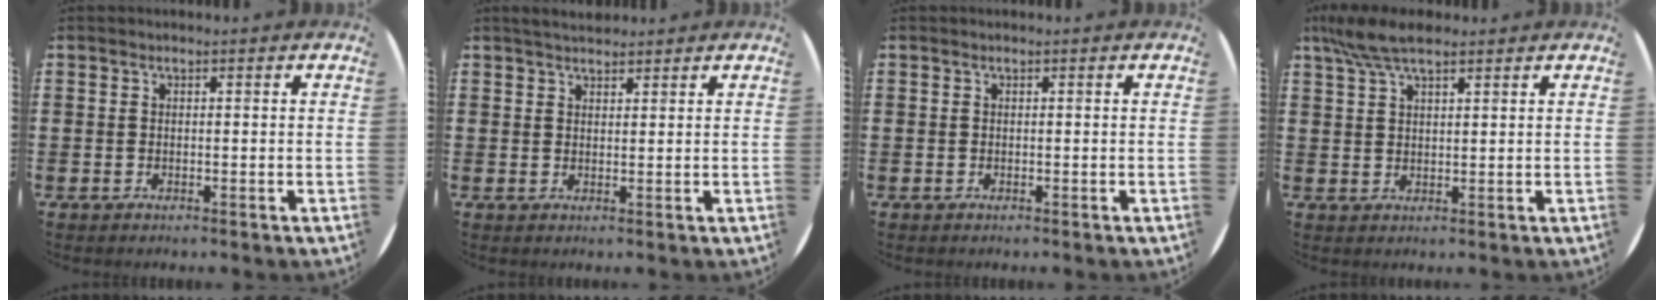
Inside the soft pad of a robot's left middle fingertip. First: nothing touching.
{"total": 2.4, "force": [2.3, 0.5, 0.4], "torque": [-0.012, 0.001, 0.043]}
{"total": 0.0}
{"total": 5.9, "force": [4.4, 1.6, 3.6], "torque": [-0.081, -0.001, 0.080]}